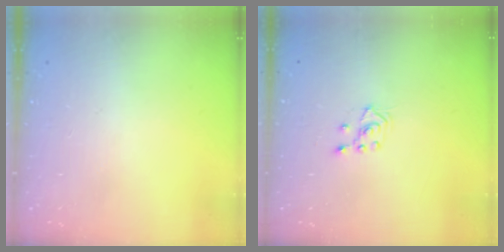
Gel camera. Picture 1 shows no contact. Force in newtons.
{"total": 3.0, "press": 2.9, "slide": 0.7}